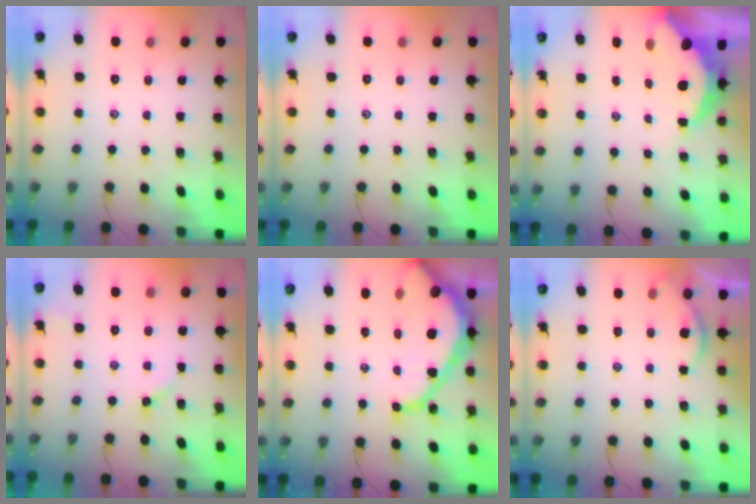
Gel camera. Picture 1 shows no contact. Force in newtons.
{"total": 0.0}
{"total": 10.9, "press": 10.9, "slide": 1.2}
{"total": 2.6, "press": 2.6, "slide": 0.3}
{"total": 18.9, "press": 18.8, "slide": 2.2}
{"total": 1.2, "press": 1.1, "slide": 0.1}